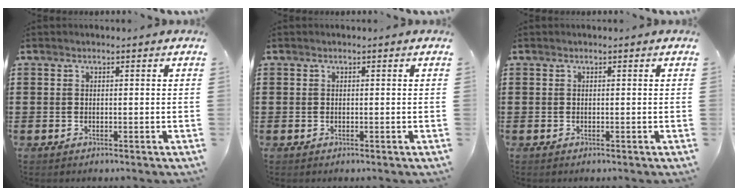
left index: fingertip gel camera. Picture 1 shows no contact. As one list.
[{"total": 0.0}, {"total": 0.0}]